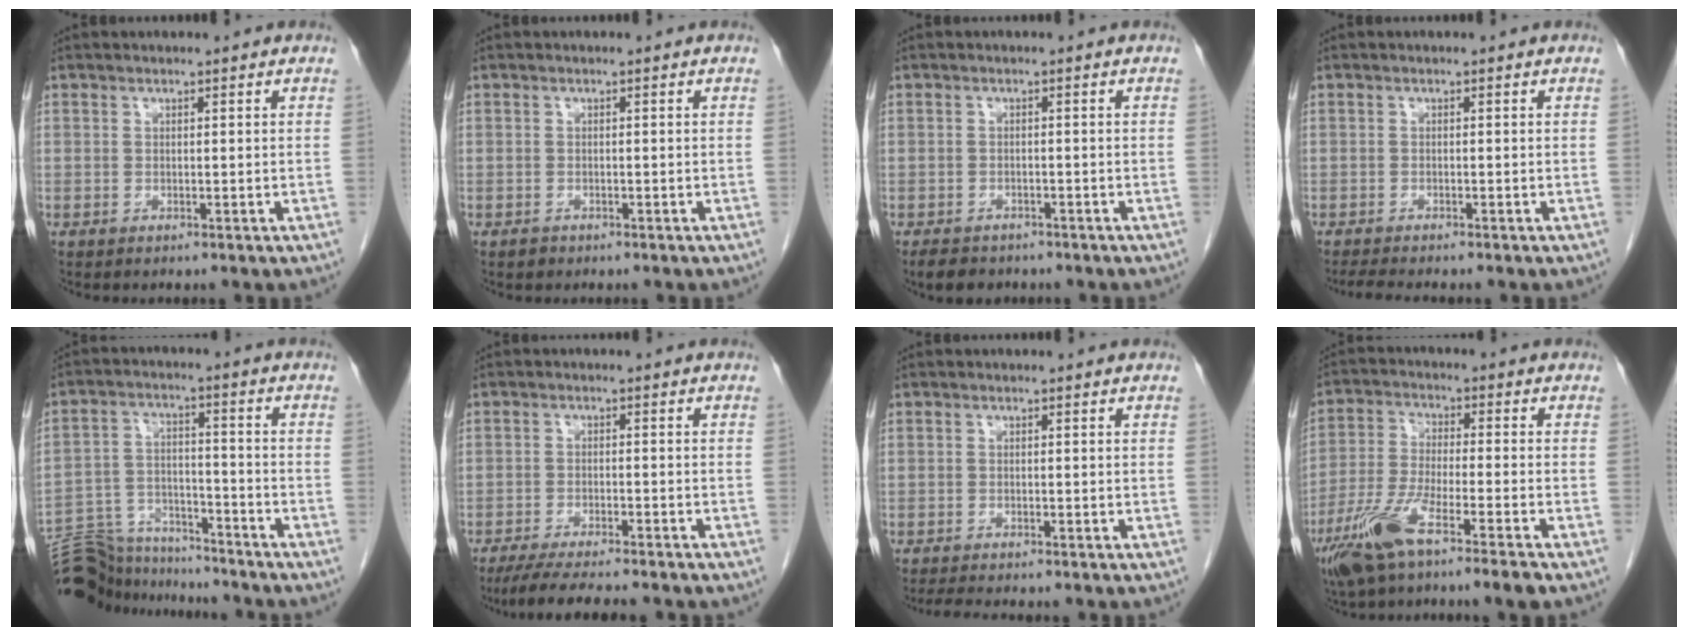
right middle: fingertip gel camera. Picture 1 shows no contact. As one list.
[{"total": 0.8, "force": [-0.6, 0.5, 0.0], "torque": [-0.002, 0.002, -0.010]}, {"total": 4.2, "force": [-3.3, 2.2, 1.2], "torque": [-0.019, -0.001, -0.047]}, {"total": 3.1, "force": [-2.7, 0.0, 1.5], "torque": [-0.025, -0.009, -0.045]}, {"total": 15.1, "force": [-14.4, 3.4, 2.8], "torque": [-0.060, 0.022, -0.228]}, {"total": 9.9, "force": [-8.5, 0.9, 5.1], "torque": [-0.075, -0.019, -0.128]}, {"total": 3.0, "force": [-2.7, 0.1, 1.4], "torque": [-0.023, -0.010, -0.044]}, {"total": 10.0, "force": [-6.4, 0.1, 7.7], "torque": [-0.161, -0.021, -0.125]}]